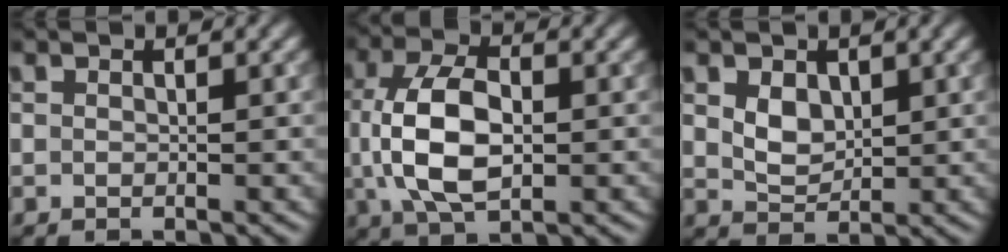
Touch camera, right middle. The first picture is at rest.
{"total": 7.7, "force": [-0.1, 4.4, 6.4], "torque": [-0.139, 0.001, -0.003]}
{"total": 2.5, "force": [0.9, 1.8, 1.5], "torque": [-0.032, -0.004, 0.021]}